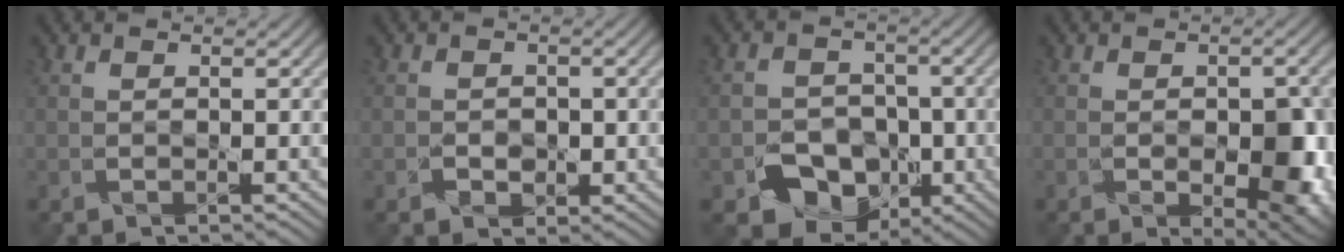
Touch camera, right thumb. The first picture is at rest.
{"total": 1.5, "force": [-0.7, 1.3, 0.4], "torque": [-0.006, -0.007, -0.012]}
{"total": 8.2, "force": [-3.7, 6.4, 3.5], "torque": [-0.047, -0.017, -0.079]}
{"total": 8.4, "force": [-2.2, 4.2, 6.9], "torque": [-0.105, -0.025, -0.016]}